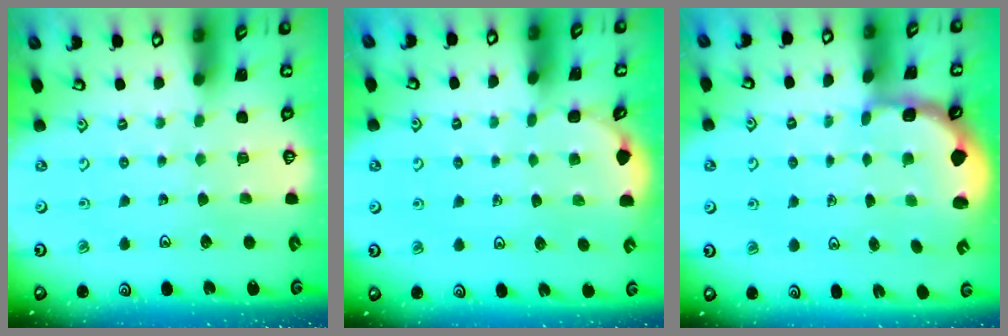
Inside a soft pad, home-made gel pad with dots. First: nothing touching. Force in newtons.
{"total": 0.9, "press": 0.9, "slide": 0.1}
{"total": 2.2, "press": 1.9, "slide": 1.1}